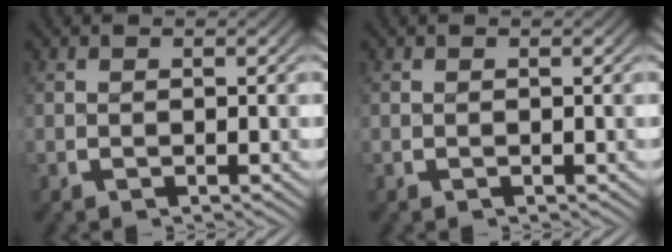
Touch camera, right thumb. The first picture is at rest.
{"total": 0.0}